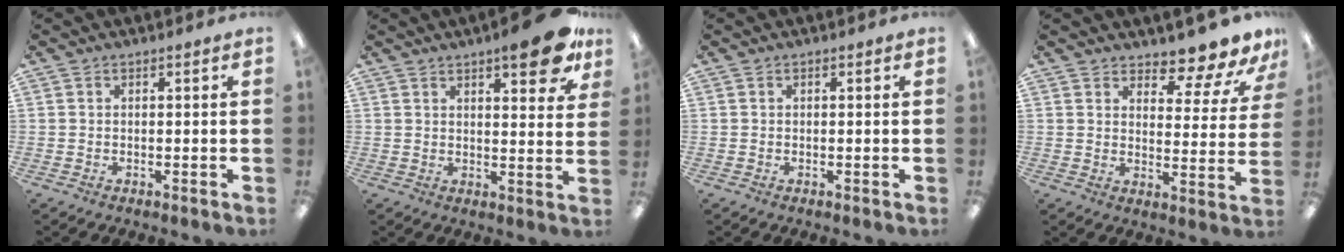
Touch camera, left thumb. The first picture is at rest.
{"total": 11.7, "force": [7.4, 3.4, 8.4], "torque": [-0.095, -0.043, 0.116]}
{"total": 0.0}
{"total": 9.5, "force": [8.5, 2.3, 3.5], "torque": [-0.043, -0.071, 0.149]}